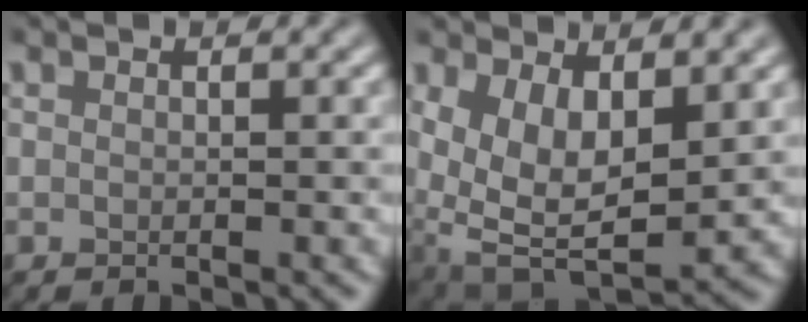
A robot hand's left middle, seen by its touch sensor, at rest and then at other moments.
{"total": 9.2, "force": [1.5, 5.4, 7.3], "torque": [-0.140, -0.025, 0.040]}